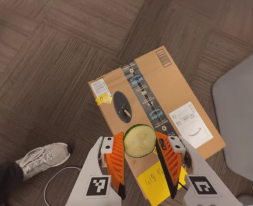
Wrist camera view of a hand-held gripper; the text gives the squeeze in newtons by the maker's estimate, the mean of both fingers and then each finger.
{"total": 6.6, "left": 7.0, "right": 6.2}